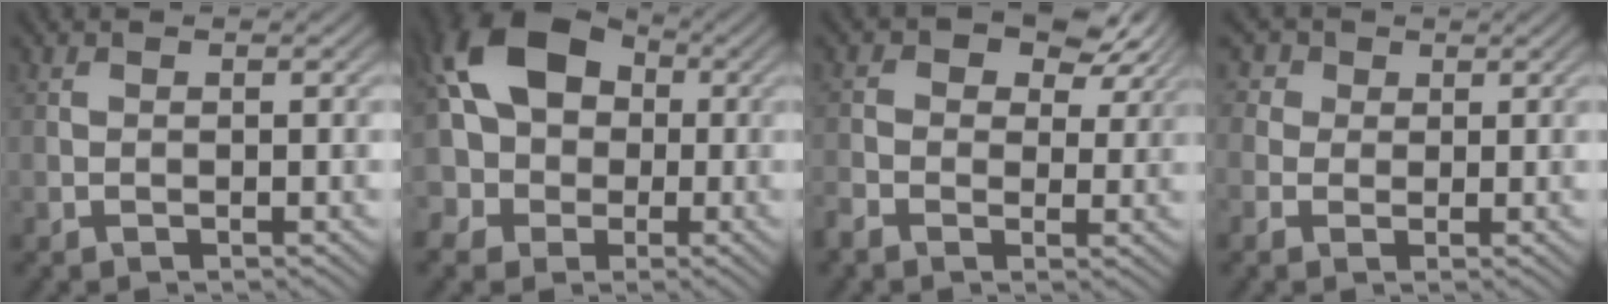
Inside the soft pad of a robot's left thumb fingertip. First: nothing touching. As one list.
[{"total": 12.5, "force": [1.3, 9.8, 7.7], "torque": [-0.150, 0.014, 0.003]}, {"total": 7.0, "force": [1.4, 5.1, 4.7], "torque": [-0.085, -0.002, 0.012]}, {"total": 3.4, "force": [1.2, 3.0, 1.1], "torque": [-0.052, 0.008, 0.013]}]